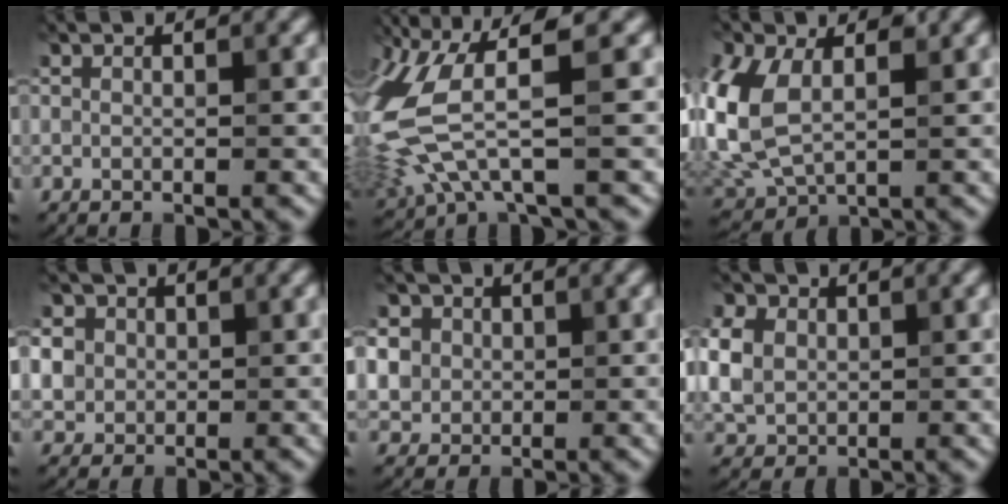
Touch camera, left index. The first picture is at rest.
{"total": 8.1, "force": [0.7, 2.7, 7.6], "torque": [-0.199, -0.009, 0.009]}
{"total": 8.9, "force": [1.1, 5.7, 6.8], "torque": [-0.182, -0.003, 0.021]}
{"total": 6.3, "force": [1.7, 5.5, 2.6], "torque": [-0.061, 0.023, 0.015]}
{"total": 7.0, "force": [2.3, 5.9, 2.8], "torque": [-0.065, 0.025, 0.023]}
{"total": 6.1, "force": [1.2, 5.0, 3.3], "torque": [-0.087, 0.022, 0.013]}